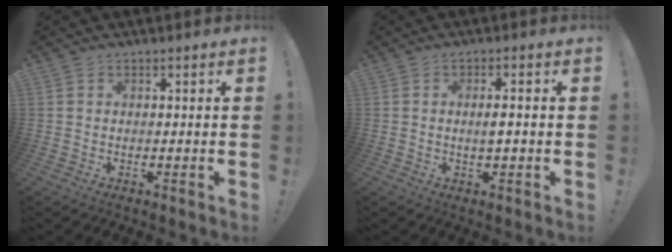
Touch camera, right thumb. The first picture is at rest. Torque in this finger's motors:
{"motor_torque": [0.01, -0.12, 0.04, 0.23, 0.10]}